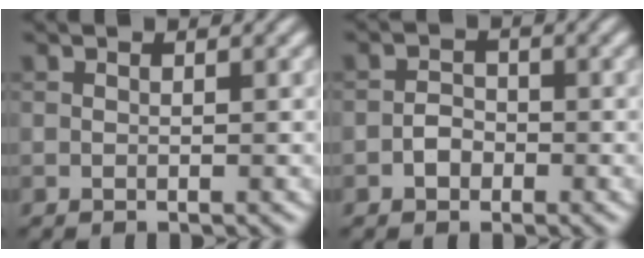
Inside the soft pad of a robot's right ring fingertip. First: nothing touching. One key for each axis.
{"total": 1.6, "fx": -0.8, "fy": 1.2, "fz": 0.7, "tx": -0.011, "ty": 0.005, "tz": -0.016}